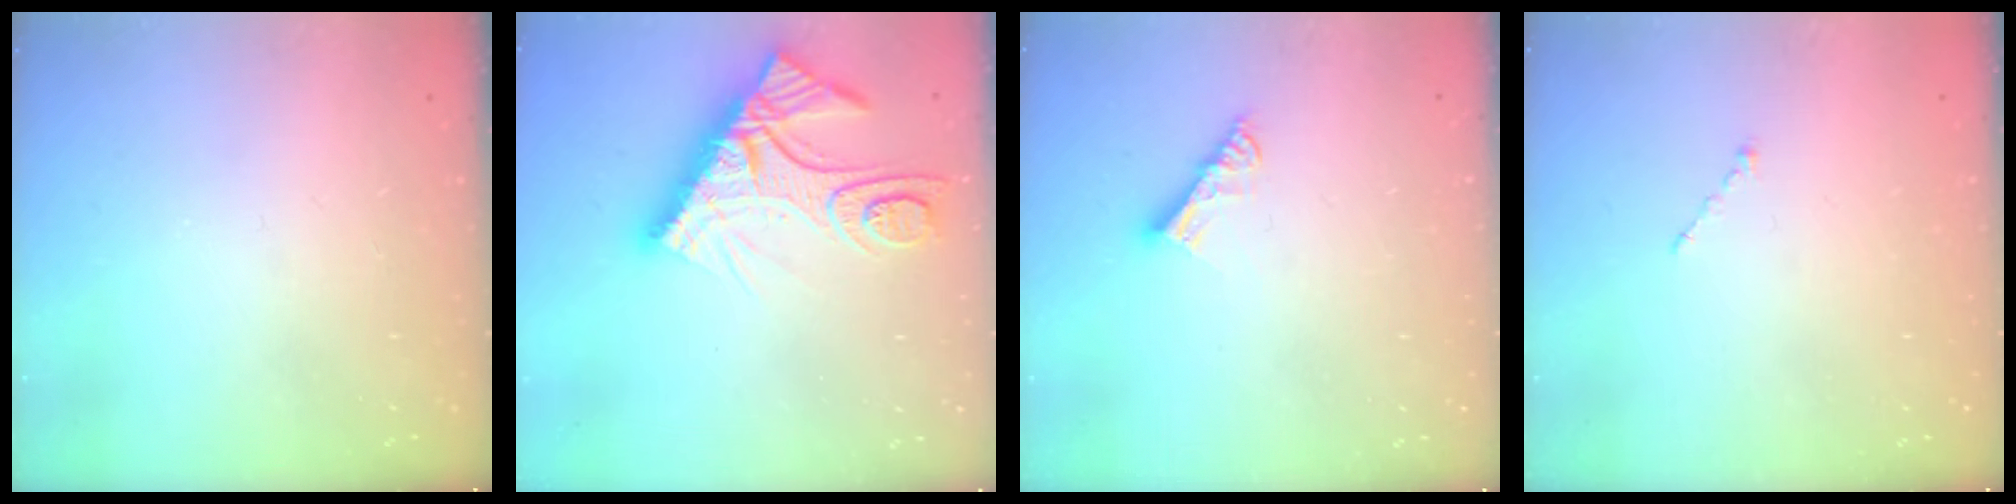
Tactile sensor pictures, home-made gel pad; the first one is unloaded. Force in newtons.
{"total": 16.4, "press": 16.3, "slide": 1.4}
{"total": 6.1, "press": 6.1, "slide": 0.4}
{"total": 1.0, "press": 0.9, "slide": 0.3}